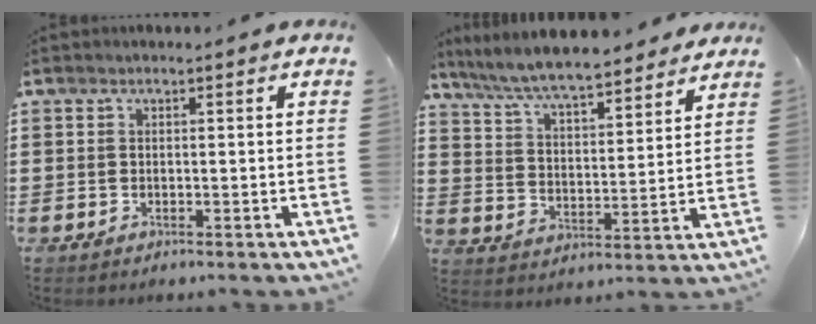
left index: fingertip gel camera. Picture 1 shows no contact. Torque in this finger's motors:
{"motor_torque": [1.03, -1.11, 0.46, 0.21]}